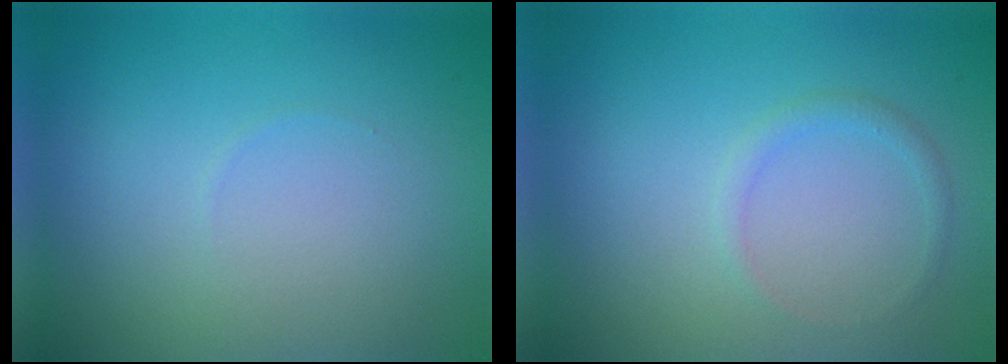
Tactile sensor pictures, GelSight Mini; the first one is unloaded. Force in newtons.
{"total": 1.1, "press": 1.1, "slide": 0.1}